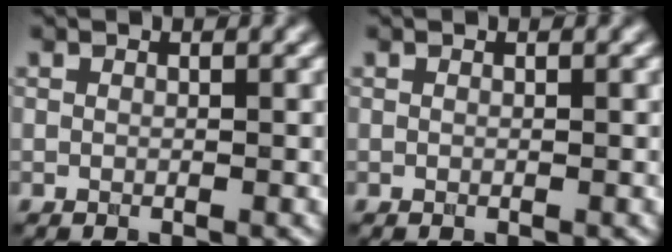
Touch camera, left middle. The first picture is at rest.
{"total": 0.0}